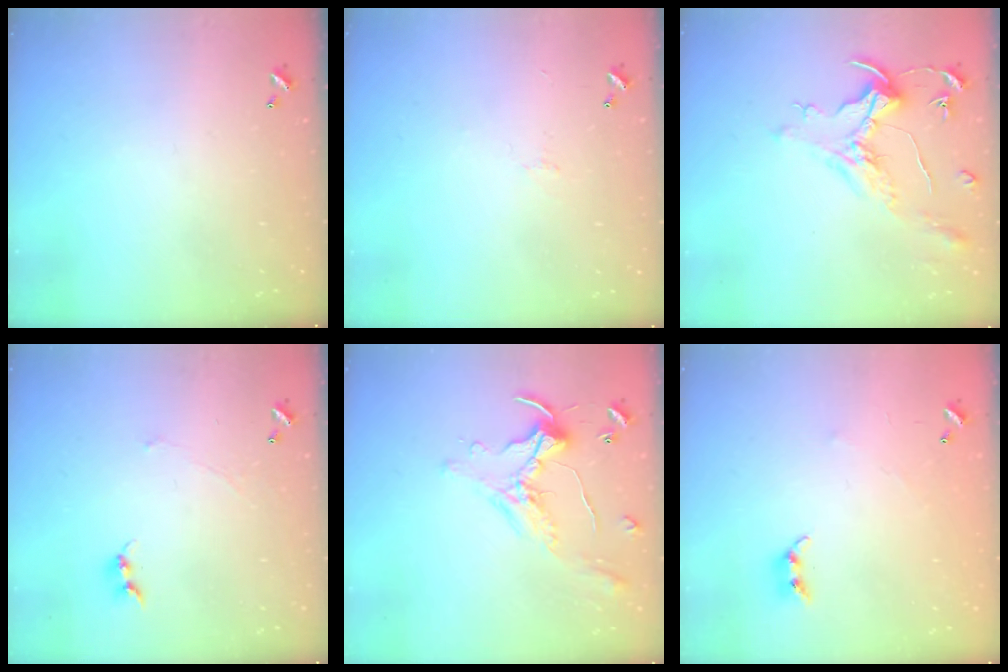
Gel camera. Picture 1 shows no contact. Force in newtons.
{"total": 0.6, "press": 0.4, "slide": 0.5}
{"total": 1.6, "press": 1.4, "slide": 0.7}
{"total": 1.0, "press": 0.8, "slide": 0.6}
{"total": 0.7, "press": 0.5, "slide": 0.4}
{"total": 5.0, "press": 4.9, "slide": 0.2}